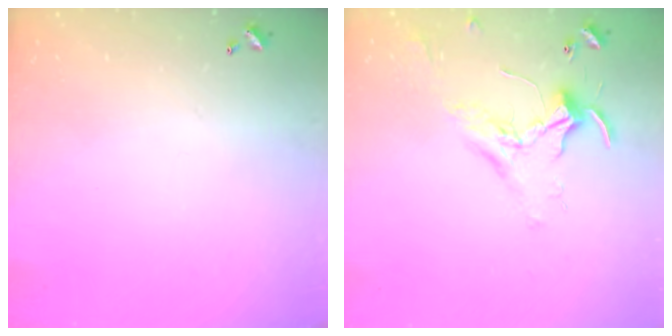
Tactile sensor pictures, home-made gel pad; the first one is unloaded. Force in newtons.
{"total": 2.1, "press": 2.1, "slide": 0.5}